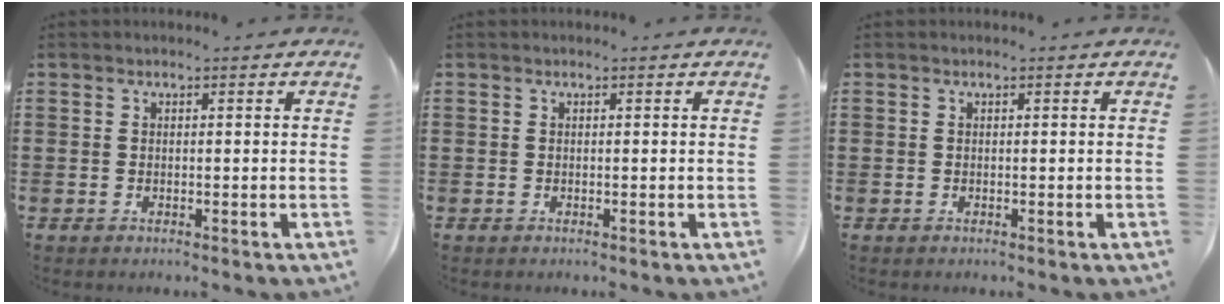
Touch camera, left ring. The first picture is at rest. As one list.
[{"total": 0.0}, {"total": 0.0}]